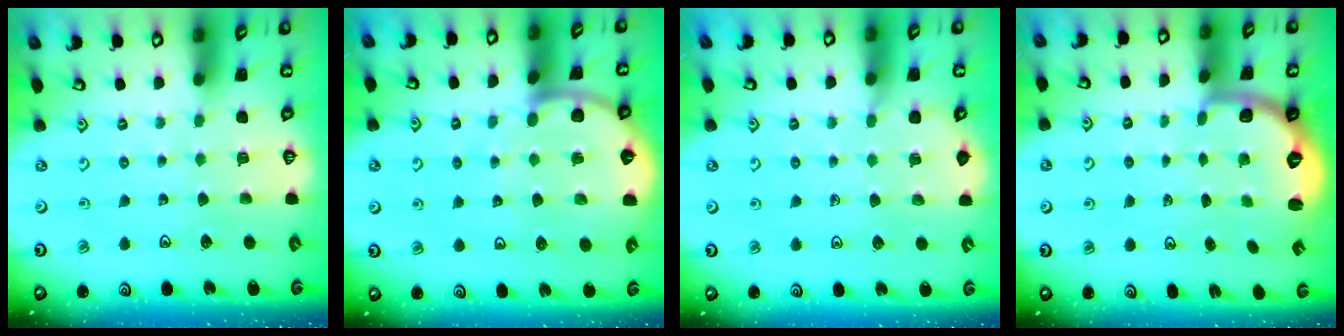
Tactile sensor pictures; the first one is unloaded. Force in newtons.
{"total": 7.3, "press": 7.2, "slide": 1.1}
{"total": 4.1, "press": 4.1, "slide": 0.5}
{"total": 2.6, "press": 1.6, "slide": 2.1}